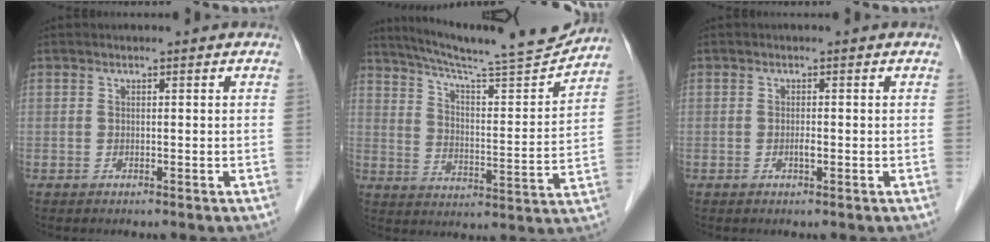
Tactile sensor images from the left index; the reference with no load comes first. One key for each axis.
{"total": 16.6, "fx": 15.6, "fy": -0.4, "fz": 5.8, "tx": -0.099, "ty": -0.040, "tz": 0.228}
{"total": 1.2, "fx": -1.0, "fy": 0.1, "fz": 0.6, "tx": -0.014, "ty": -0.006, "tz": -0.015}